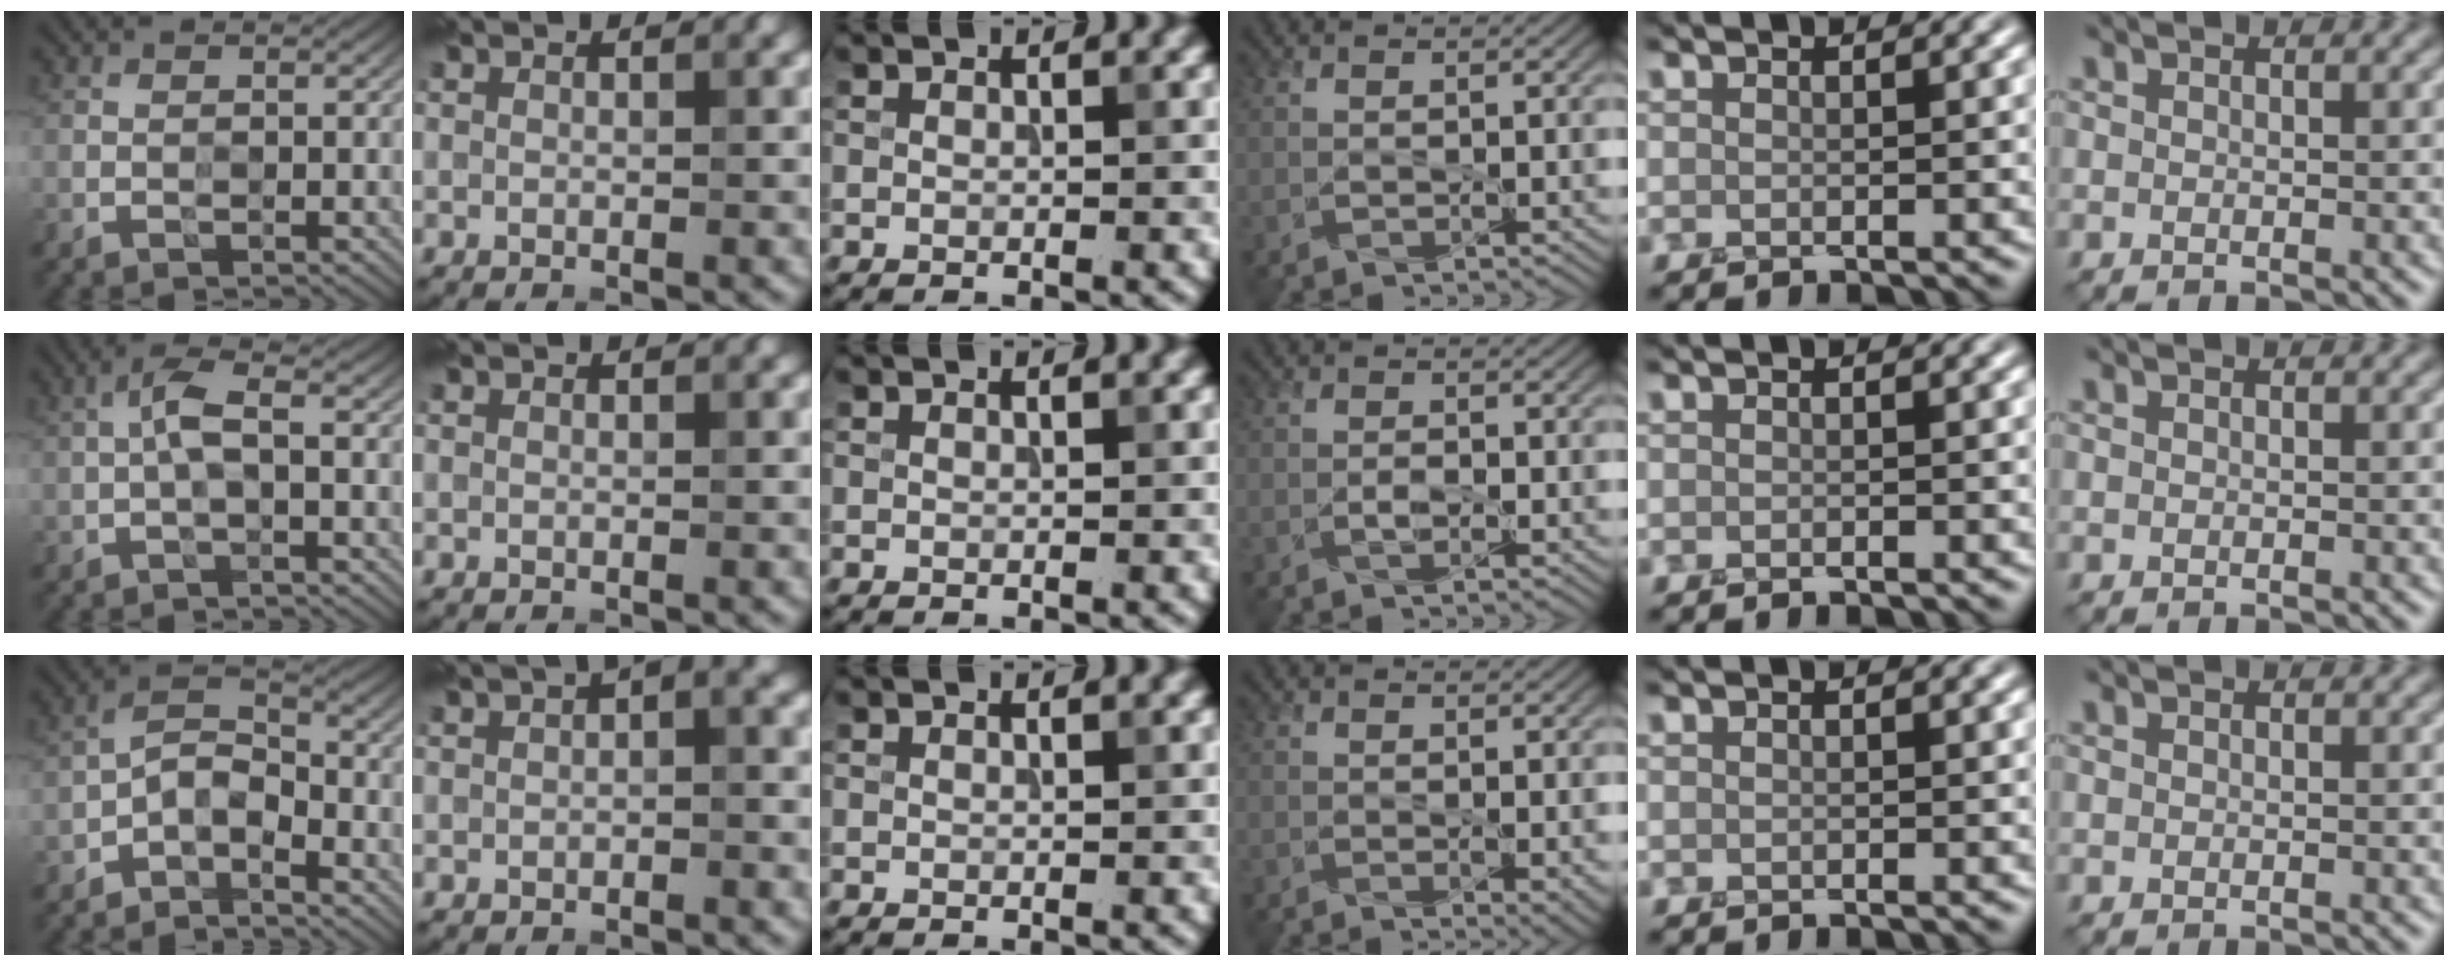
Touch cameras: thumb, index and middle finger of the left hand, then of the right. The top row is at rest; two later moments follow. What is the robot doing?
{"motion": "peel", "object": "velcro strap"}